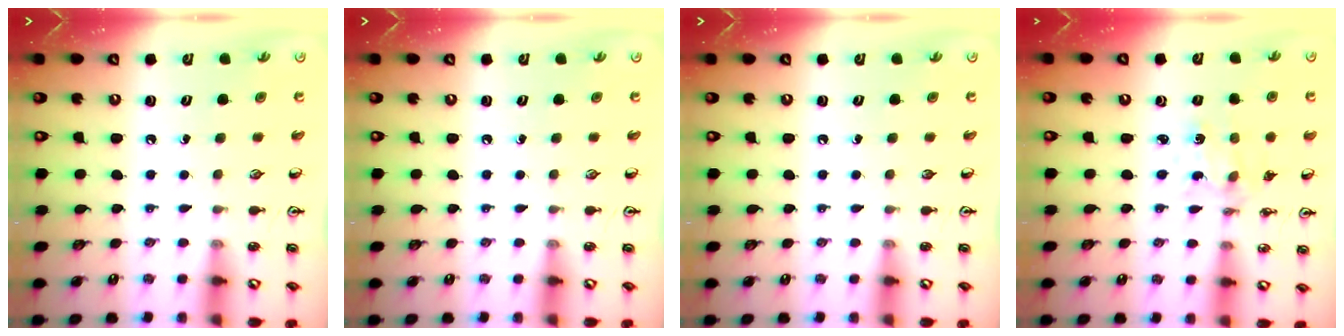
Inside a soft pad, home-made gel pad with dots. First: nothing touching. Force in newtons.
{"total": 0.0}
{"total": 0.0}
{"total": 1.8, "press": 1.8, "slide": 0.3}